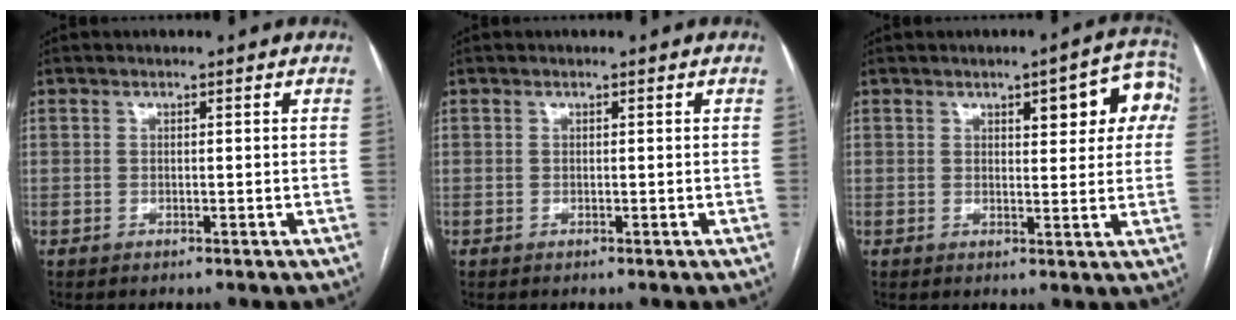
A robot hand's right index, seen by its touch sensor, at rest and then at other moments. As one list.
[{"total": 0.0}, {"total": 9.0, "force": [3.1, 2.8, 8.0], "torque": [-0.087, 0.019, 0.034]}]